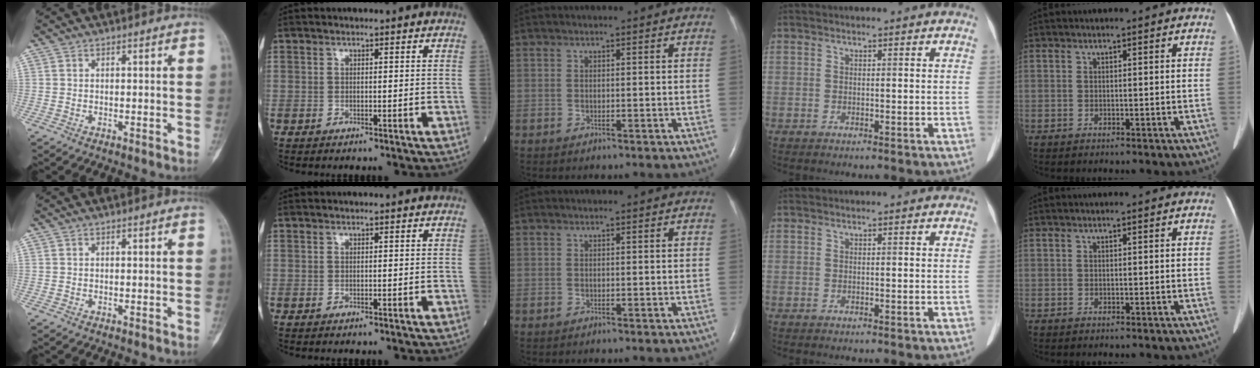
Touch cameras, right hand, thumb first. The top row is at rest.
{}